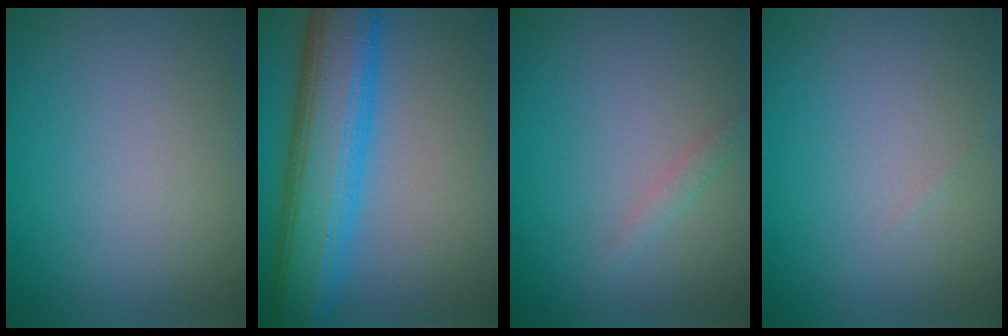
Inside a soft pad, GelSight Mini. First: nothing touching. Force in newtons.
{"total": 9.2, "press": 9.2, "slide": 0.1}
{"total": 0.9, "press": 0.9, "slide": 0.0}
{"total": 0.0}